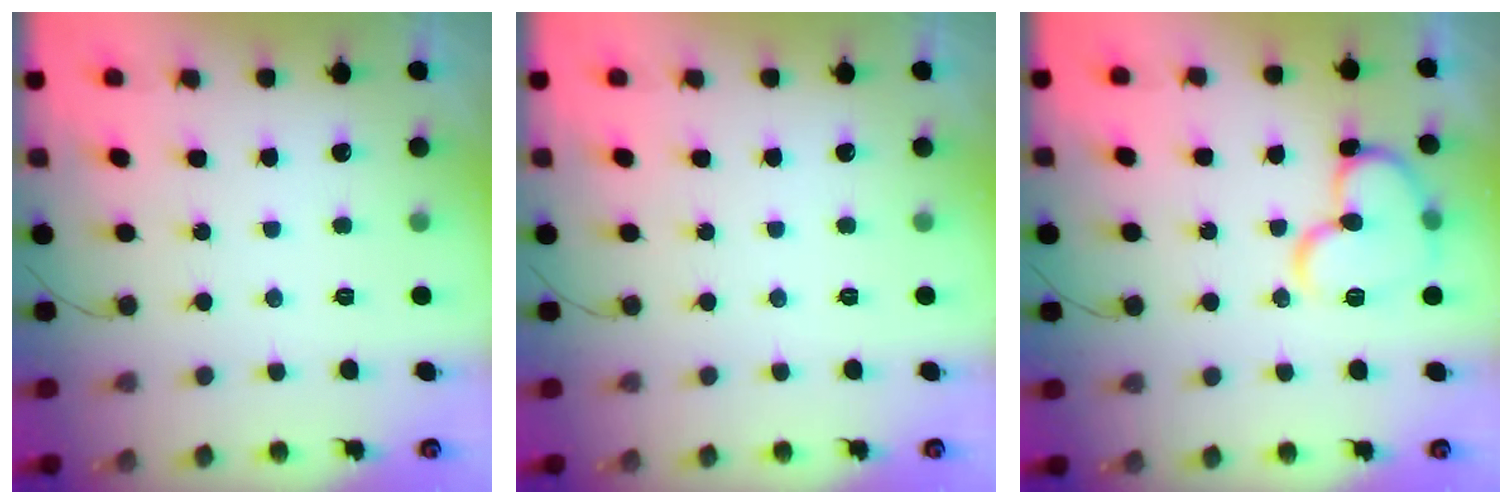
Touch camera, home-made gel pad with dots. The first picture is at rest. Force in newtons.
{"total": 0.0}
{"total": 14.1, "press": 13.9, "slide": 2.5}